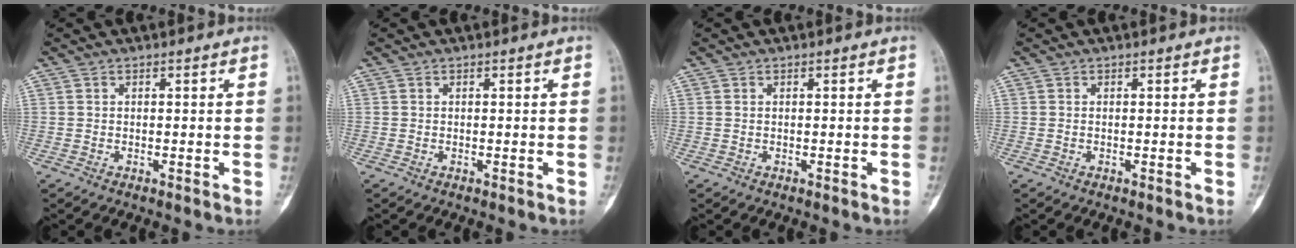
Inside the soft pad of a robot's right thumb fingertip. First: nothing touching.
{"total": 0.0}
{"total": 0.0}
{"total": 0.0}